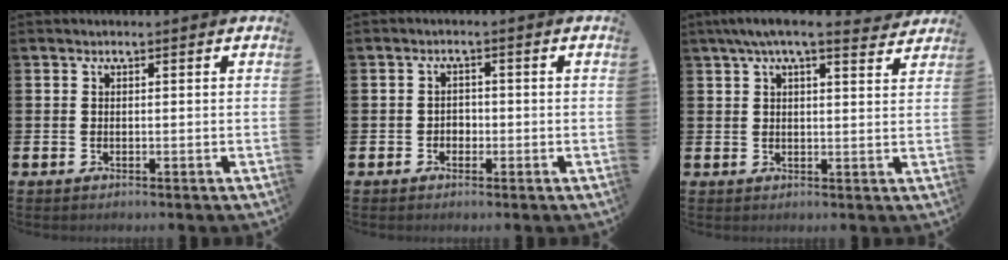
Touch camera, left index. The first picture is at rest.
{"total": 1.6, "force": [-0.8, 1.4, 0.5], "torque": [-0.008, 0.003, -0.018]}
{"total": 5.7, "force": [4.9, 0.8, 2.8], "torque": [-0.059, -0.012, 0.086]}